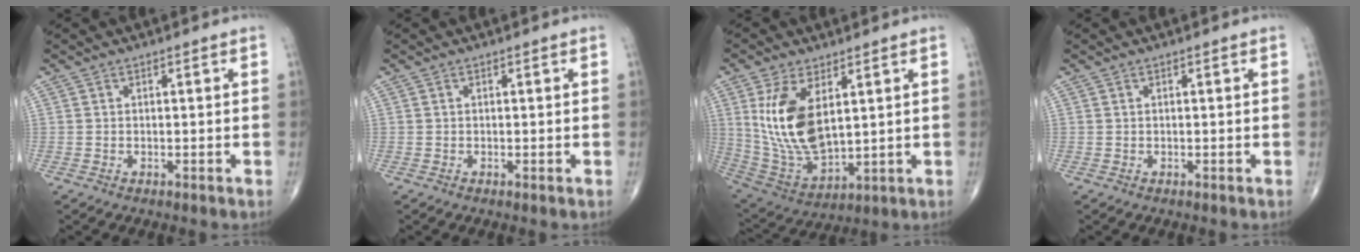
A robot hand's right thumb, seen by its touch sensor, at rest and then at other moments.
{"total": 0.0}
{"total": 15.3, "force": [4.0, 7.8, 12.5], "torque": [-0.238, -0.022, 0.099]}
{"total": 0.0}